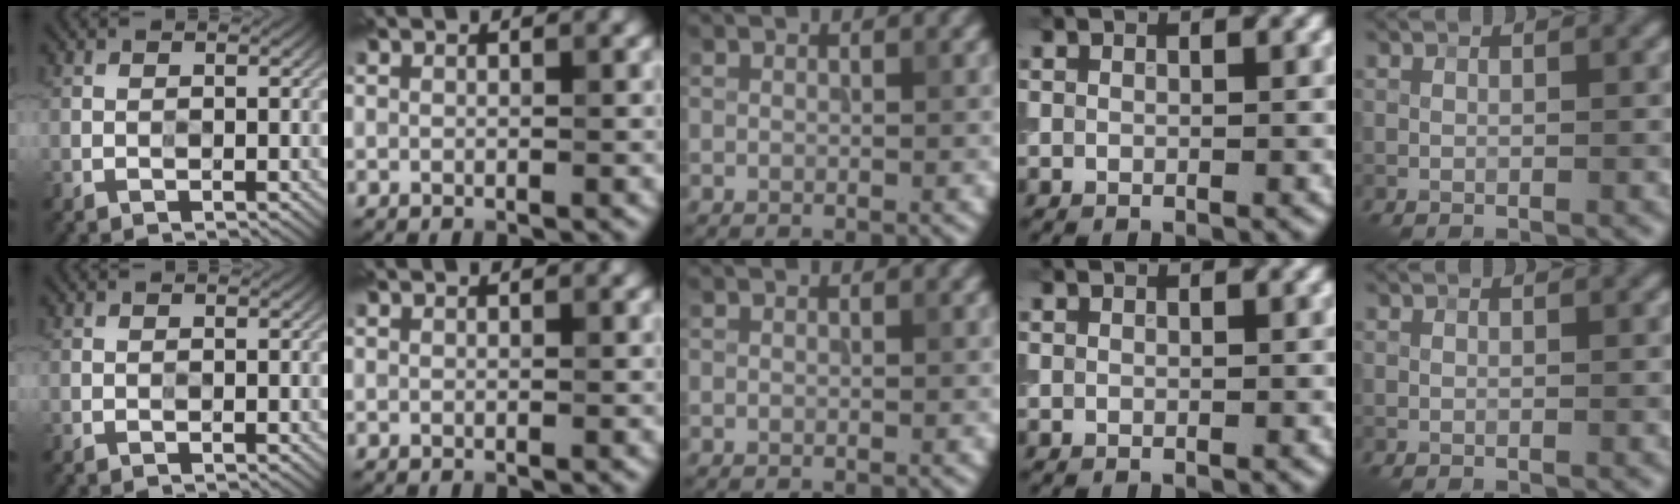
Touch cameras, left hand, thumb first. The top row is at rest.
{}